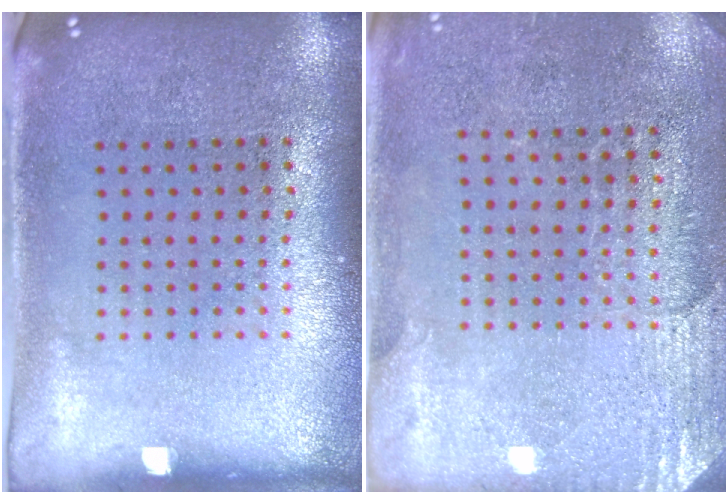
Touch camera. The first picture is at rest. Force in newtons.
{"total": 2.6, "press": 2.4, "slide": 1.1}